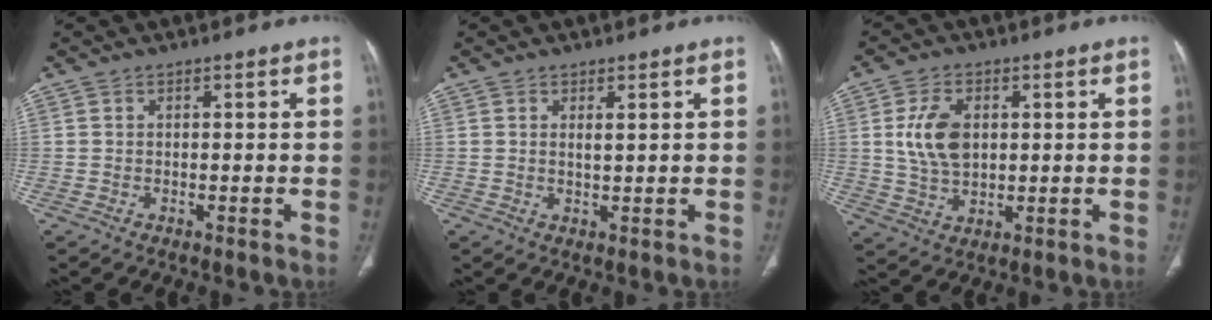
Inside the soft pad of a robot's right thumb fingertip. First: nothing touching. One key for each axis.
{"total": 1.5, "fx": 0.7, "fy": 0.3, "fz": 1.3, "tx": -0.022, "ty": -0.006, "tz": 0.013}
{"total": 8.8, "fx": 1.6, "fy": 5.6, "fz": 6.6, "tx": -0.116, "ty": -0.006, "tz": 0.037}